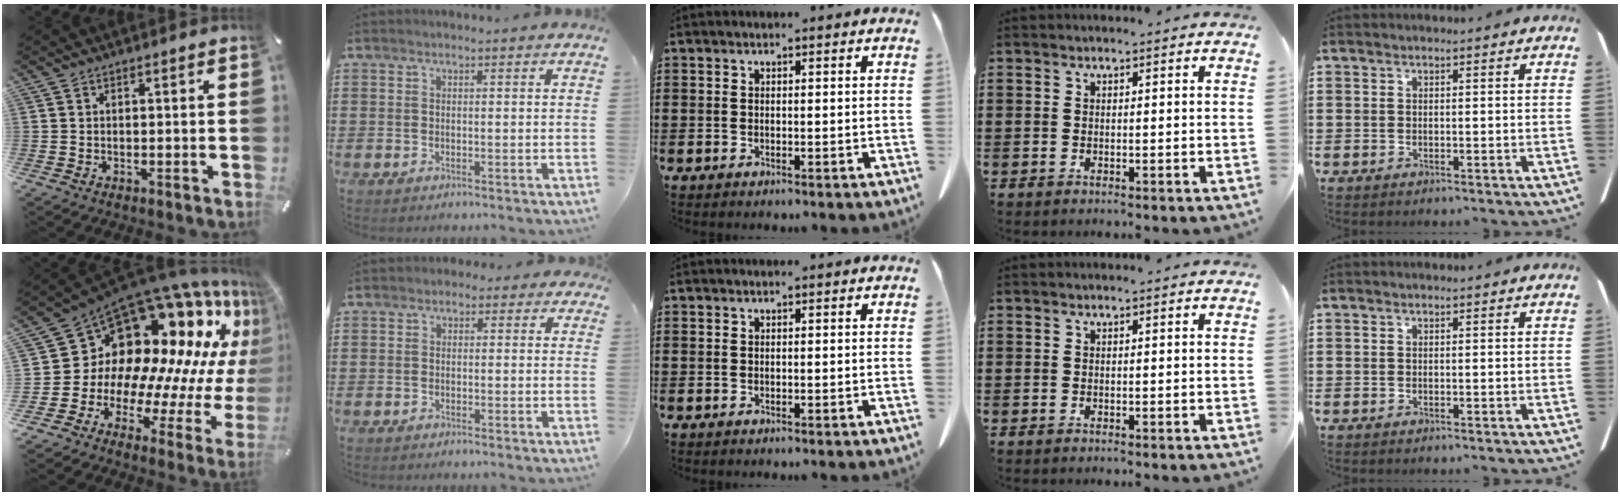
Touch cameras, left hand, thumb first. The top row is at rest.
{"thumb": {"total": 20.2, "force": [11.2, 12.9, 10.8], "torque": [-0.177, -0.142, 0.218]}, "index": {"total": 1.2, "force": [-0.5, 1.0, 0.4], "torque": [-0.011, 0.006, -0.012]}}